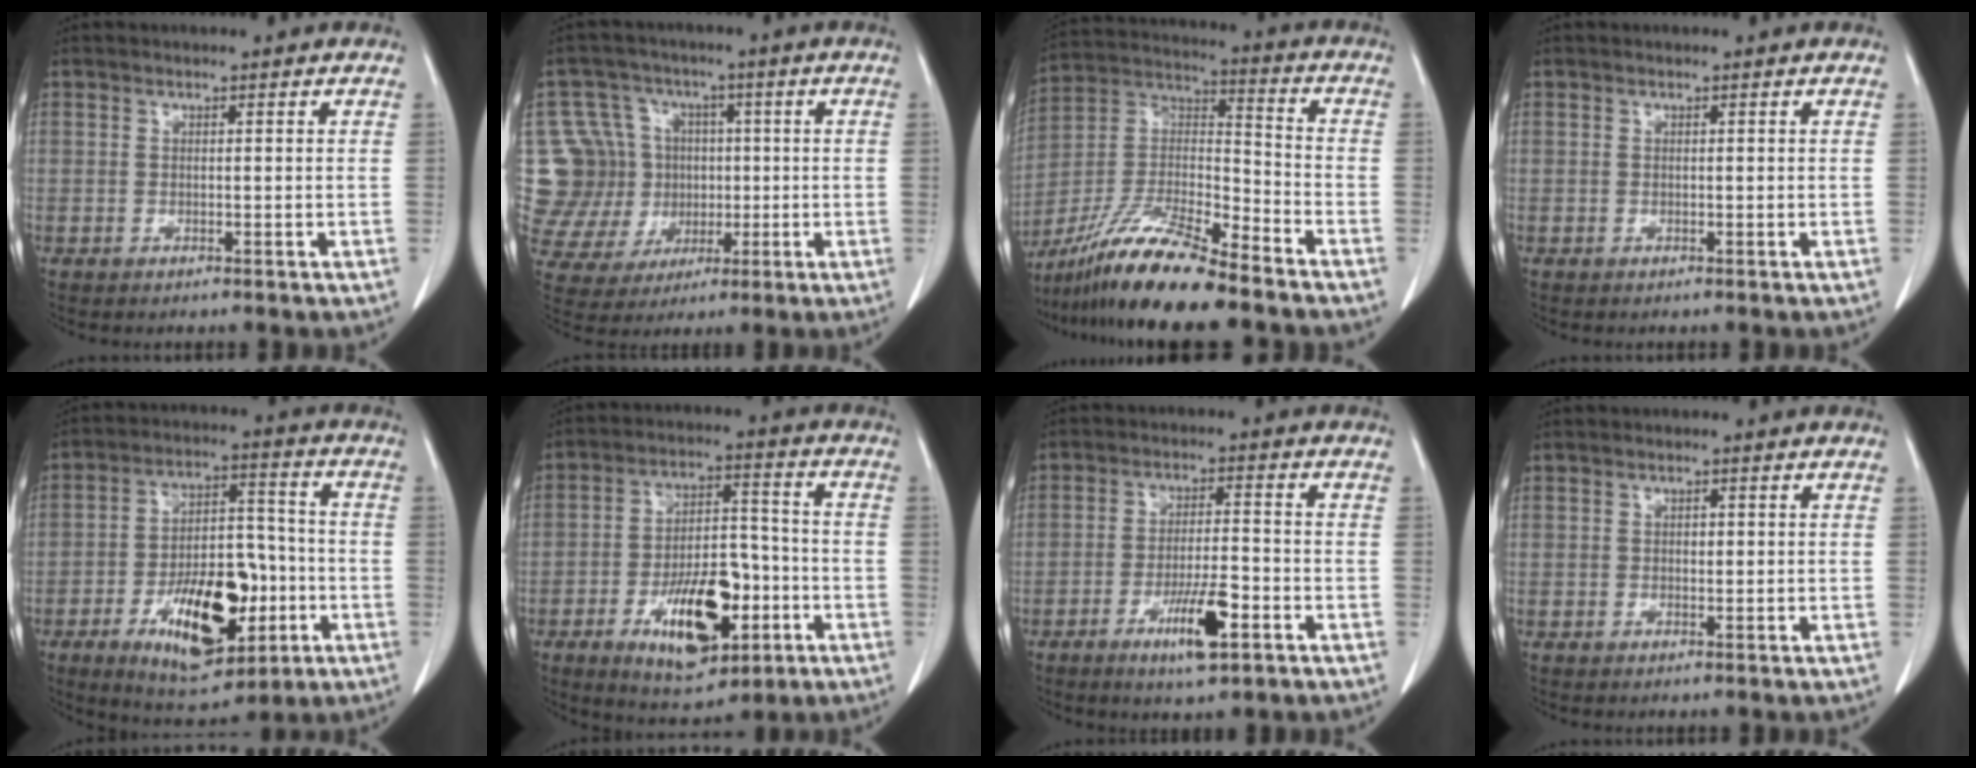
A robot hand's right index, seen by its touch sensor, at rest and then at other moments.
{"total": 17.6, "force": [0.2, 16.5, 6.1], "torque": [-0.171, 0.056, 0.032]}
{"total": 16.0, "force": [-12.8, 1.2, 9.4], "torque": [-0.192, -0.010, -0.237]}
{"total": 0.0}
{"total": 16.5, "force": [-6.0, 7.1, 13.6], "torque": [-0.221, 0.012, -0.088]}
{"total": 14.8, "force": [-5.8, 6.3, 12.0], "torque": [-0.196, 0.010, -0.086]}
{"total": 7.6, "force": [-3.8, 1.3, 6.5], "torque": [-0.117, -0.008, -0.060]}
{"total": 0.8, "force": [0.1, 0.5, 0.7], "torque": [-0.011, 0.000, 0.001]}